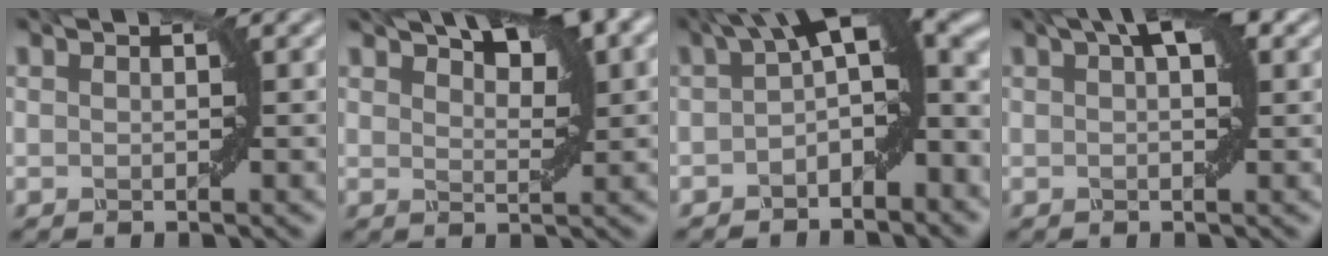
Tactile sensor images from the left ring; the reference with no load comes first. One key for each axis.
{"total": 5.7, "fx": 3.8, "fy": 1.5, "fz": 4.0, "tx": -0.060, "ty": 0.020, "tz": 0.069}
{"total": 8.6, "fx": 0.1, "fy": 3.4, "fz": 7.9, "tx": -0.106, "ty": 0.024, "tz": -0.011}
{"total": 4.0, "fx": 1.7, "fy": 1.3, "fz": 3.4, "tx": -0.037, "ty": 0.019, "tz": 0.020}